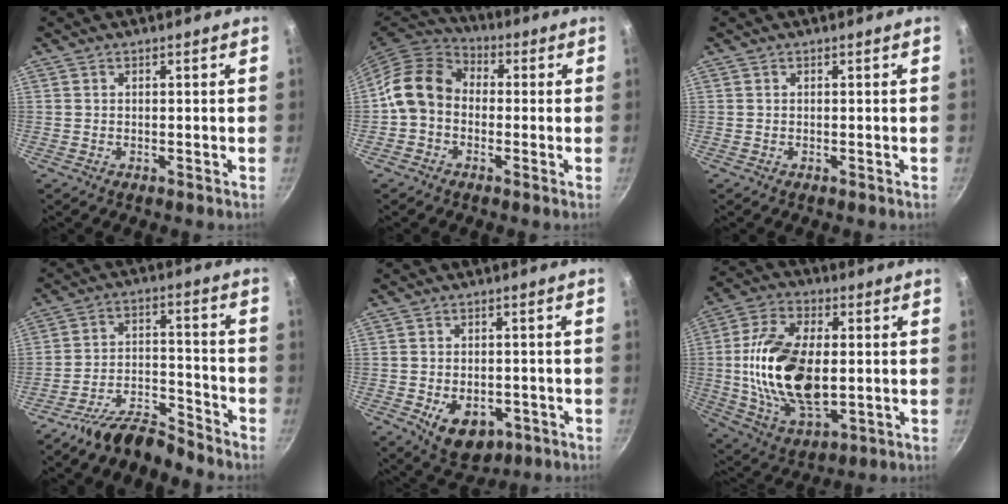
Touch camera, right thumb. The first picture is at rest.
{"total": 10.9, "force": [-0.7, 8.7, 6.5], "torque": [-0.094, 0.033, -0.035]}
{"total": 0.0}
{"total": 8.7, "force": [-8.1, 1.9, 2.5], "torque": [-0.035, 0.080, -0.154]}
{"total": 9.0, "force": [-3.0, 5.9, 6.1], "torque": [-0.067, 0.002, -0.027]}
{"total": 20.4, "force": [0.1, 11.4, 16.9], "torque": [-0.312, 0.005, 0.004]}